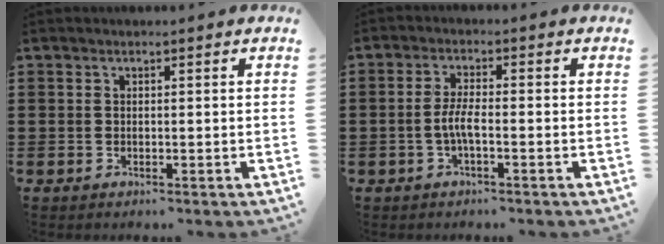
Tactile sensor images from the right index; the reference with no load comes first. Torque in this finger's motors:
{"motor_torque": [1.40, 0.16, 0.14, 0.13]}